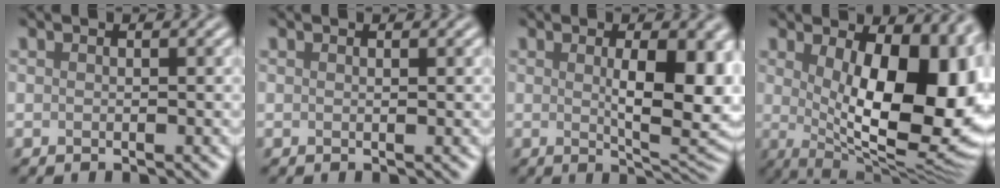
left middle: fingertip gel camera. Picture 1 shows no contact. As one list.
[{"total": 0.0}, {"total": 7.8, "force": [0.8, 2.4, 7.3], "torque": [-0.104, -0.009, 0.021]}, {"total": 13.2, "force": [1.7, 5.9, 11.6], "torque": [-0.131, -0.012, 0.035]}]